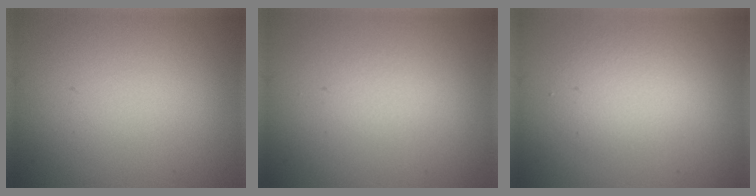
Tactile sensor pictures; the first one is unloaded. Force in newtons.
{"total": 0.6, "press": 0.6, "slide": 0.1}
{"total": 2.4, "press": 2.4, "slide": 0.2}